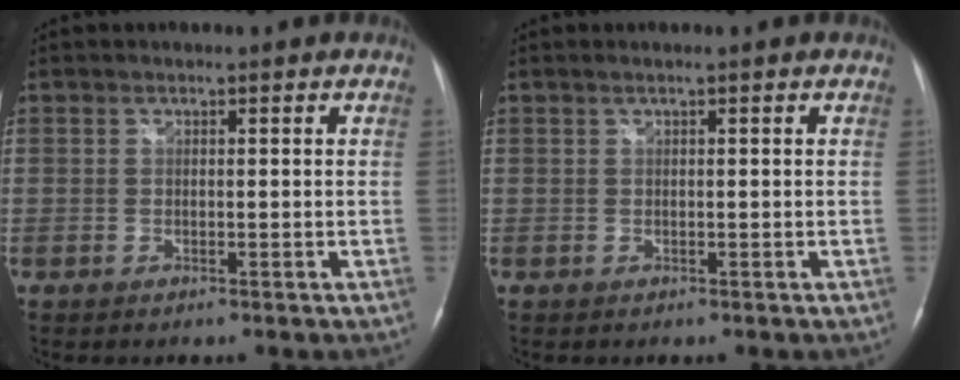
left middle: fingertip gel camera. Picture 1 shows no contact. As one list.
[{"total": 0.6, "force": [0.3, -0.1, 0.4], "torque": [-0.014, 0.007, 0.009]}]